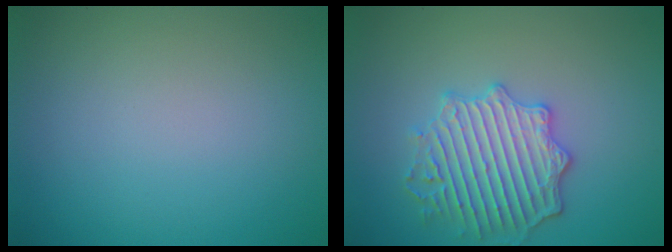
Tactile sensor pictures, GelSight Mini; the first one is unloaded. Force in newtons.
{"total": 4.6, "press": 4.4, "slide": 1.3}